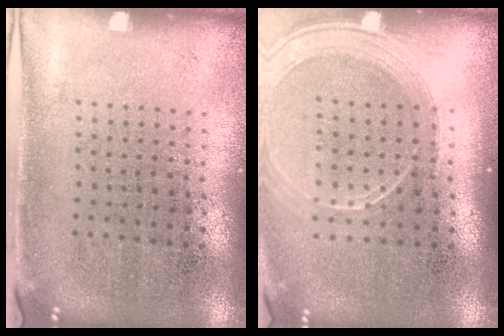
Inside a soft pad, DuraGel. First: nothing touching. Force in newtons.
{"total": 1.9, "press": 1.8, "slide": 0.8}